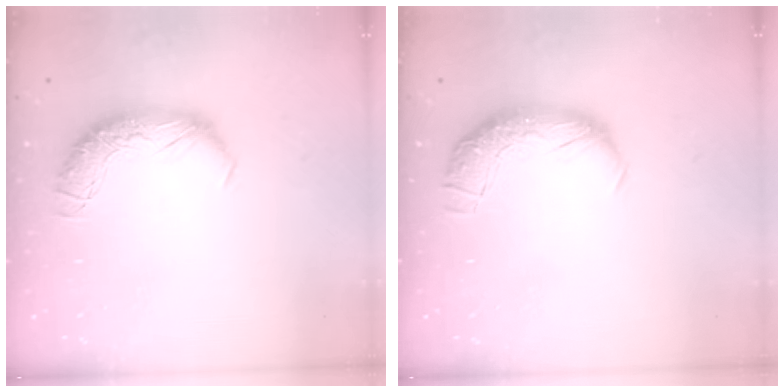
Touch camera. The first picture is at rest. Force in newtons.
{"total": 2.3, "press": 1.0, "slide": 2.1}